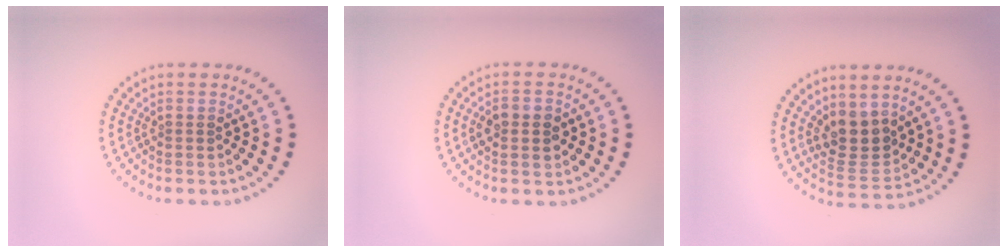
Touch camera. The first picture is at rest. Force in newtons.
{"total": 2.8, "press": 2.8, "slide": 0.0}
{"total": 3.6, "press": 3.2, "slide": 1.6}